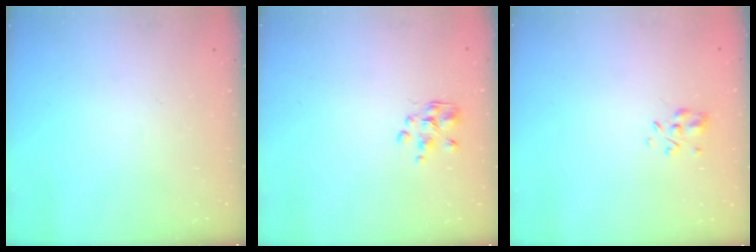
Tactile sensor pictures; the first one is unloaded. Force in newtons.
{"total": 2.3, "press": 2.1, "slide": 0.8}
{"total": 4.3, "press": 4.0, "slide": 1.7}